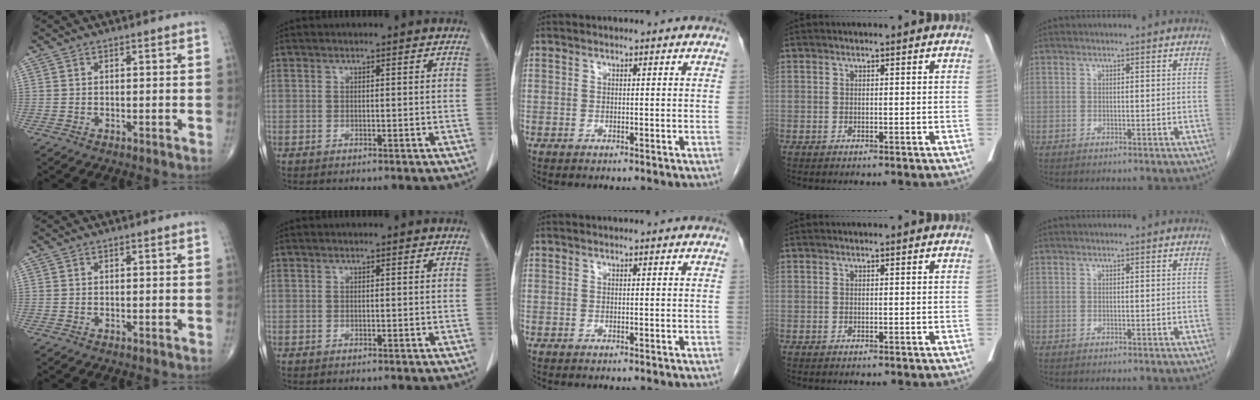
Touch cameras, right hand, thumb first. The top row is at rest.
{}